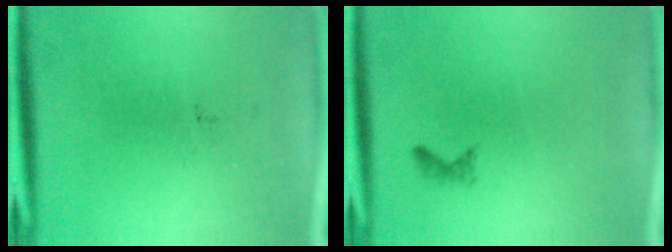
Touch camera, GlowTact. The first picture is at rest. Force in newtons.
{"total": 0.6}